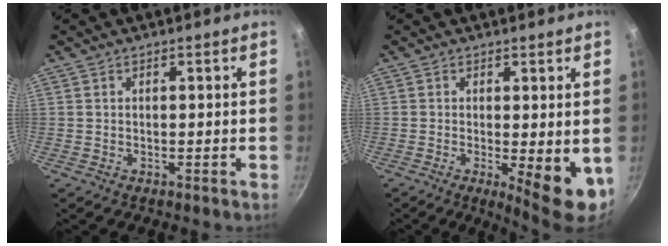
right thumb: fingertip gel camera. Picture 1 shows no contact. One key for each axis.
{"total": 7.9, "fx": -1.1, "fy": 2.3, "fz": 7.4, "tx": -0.089, "ty": -0.009, "tz": -0.006}